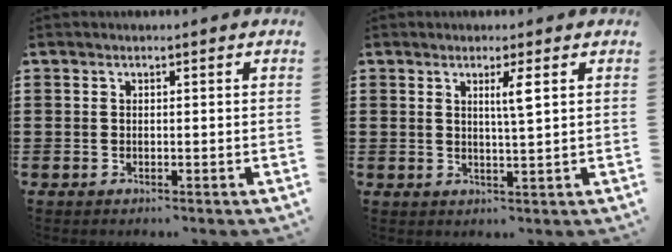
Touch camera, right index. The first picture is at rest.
{"total": 2.9, "force": [1.1, 0.0, 2.7], "torque": [-0.055, -0.003, 0.016]}